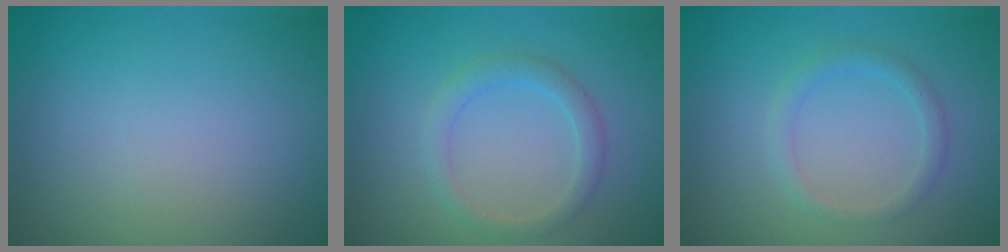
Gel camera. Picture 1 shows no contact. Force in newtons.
{"total": 2.1, "press": 2.1, "slide": 0.1}
{"total": 1.6, "press": 1.6, "slide": 0.0}